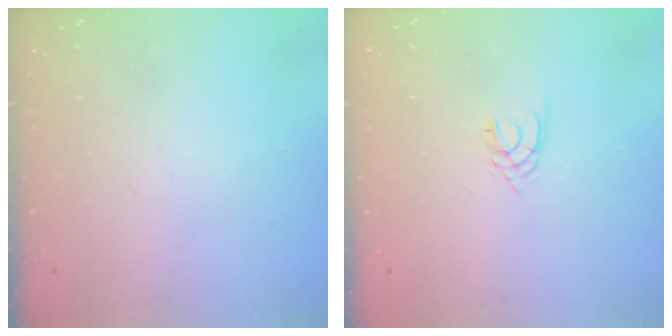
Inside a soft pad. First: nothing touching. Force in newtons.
{"total": 2.4, "press": 2.4, "slide": 0.3}